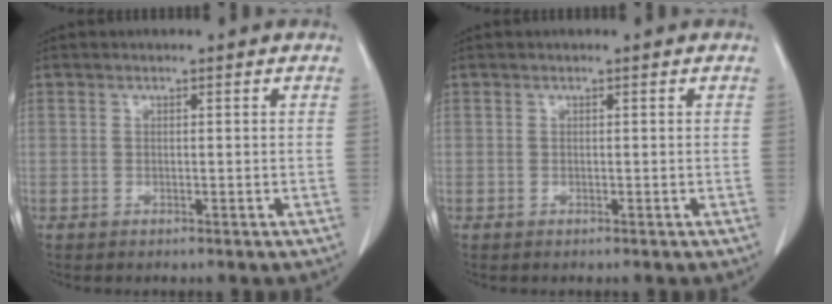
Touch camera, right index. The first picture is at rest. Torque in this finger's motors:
{"motor_torque": [0.00, 0.00, 0.00, 0.00]}